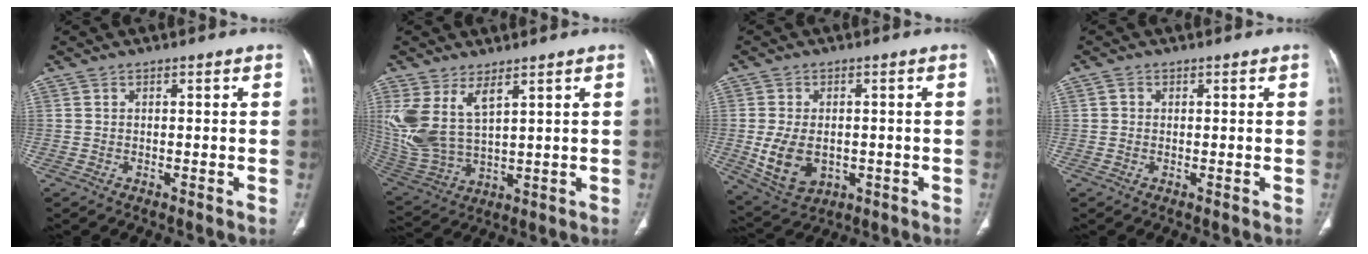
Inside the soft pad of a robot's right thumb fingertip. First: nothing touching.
{"total": 13.0, "force": [5.7, 6.3, 9.9], "torque": [-0.221, -0.024, 0.135]}
{"total": 9.7, "force": [-1.4, 6.7, 7.0], "torque": [-0.122, -0.003, -0.005]}
{"total": 1.0, "force": [0.1, 0.9, 0.3], "torque": [-0.002, 0.002, 0.001]}